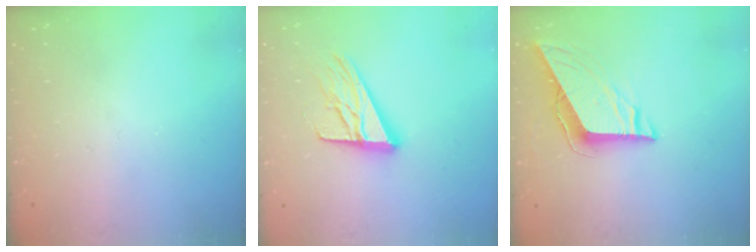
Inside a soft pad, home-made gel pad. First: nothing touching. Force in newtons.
{"total": 15.9, "press": 15.6, "slide": 2.7}
{"total": 8.8, "press": 8.7, "slide": 1.4}